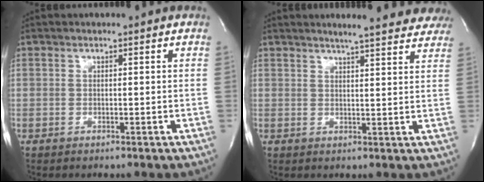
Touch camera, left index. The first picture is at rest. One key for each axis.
{"total": 14.1, "fx": 12.8, "fy": 2.2, "fz": 5.3, "tx": -0.057, "ty": -0.005, "tz": 0.141}